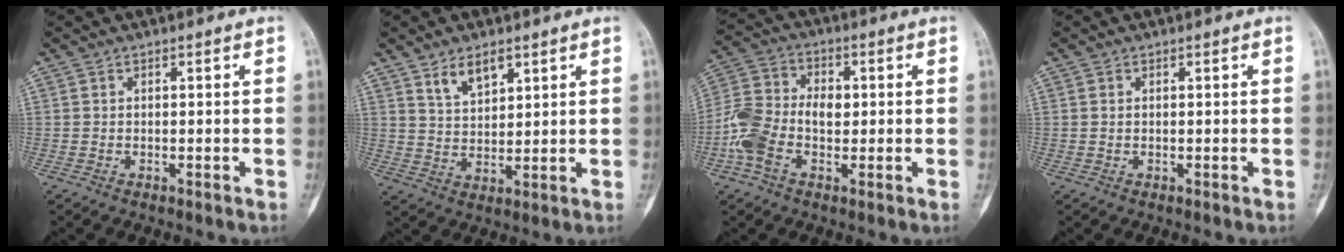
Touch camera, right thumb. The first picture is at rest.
{"total": 5.9, "force": [3.8, 2.9, 3.5], "torque": [-0.048, -0.026, 0.076]}
{"total": 11.0, "force": [-1.3, 7.1, 8.2], "torque": [-0.168, 0.032, -0.031]}
{"total": 0.6, "force": [0.2, 0.4, 0.5], "torque": [-0.014, 0.003, 0.005]}